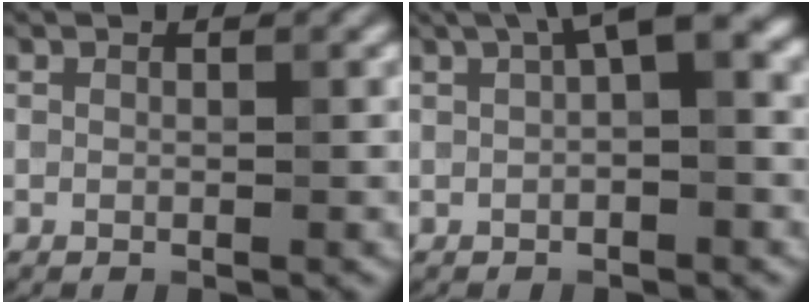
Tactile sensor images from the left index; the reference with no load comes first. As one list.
[{"total": 4.4, "force": [1.4, 1.0, 4.0], "torque": [-0.058, 0.017, 0.014]}]